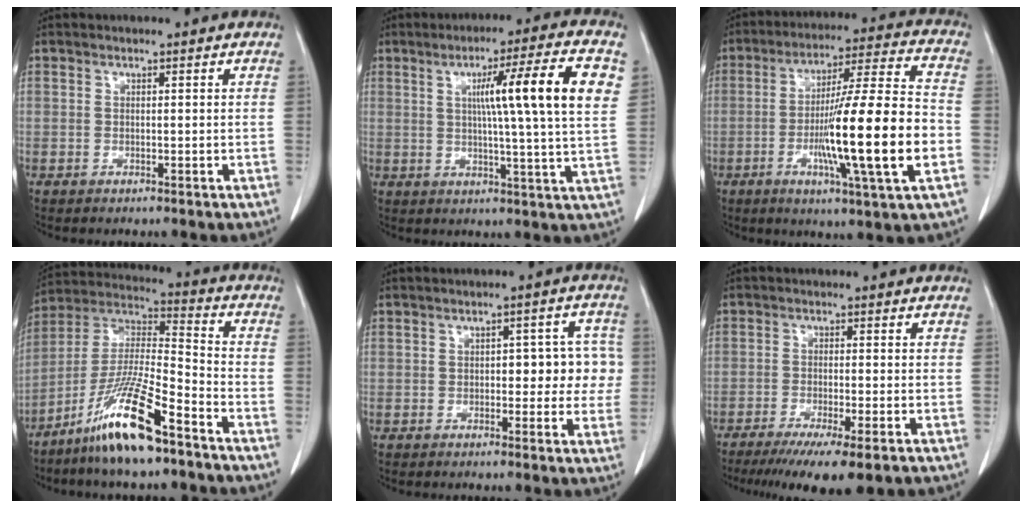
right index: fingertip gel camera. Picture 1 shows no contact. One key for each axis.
{"total": 14.5, "fx": 3.9, "fy": -0.9, "fz": 14.0, "tx": -0.207, "ty": 0.010, "tz": 0.049}
{"total": 19.5, "fx": -4.4, "fy": 0.0, "fz": 19.0, "tx": -0.306, "ty": -0.007, "tz": -0.074}
{"total": 15.1, "fx": -9.6, "fy": 1.3, "fz": 11.5, "tx": -0.234, "ty": -0.016, "tz": -0.183}
{"total": 6.9, "fx": 0.5, "fy": 3.5, "fz": 6.0, "tx": -0.056, "ty": 0.029, "tz": 0.007}
{"total": 11.4, "fx": -8.1, "fy": 1.3, "fz": 7.9, "tx": -0.114, "ty": -0.027, "tz": -0.122}